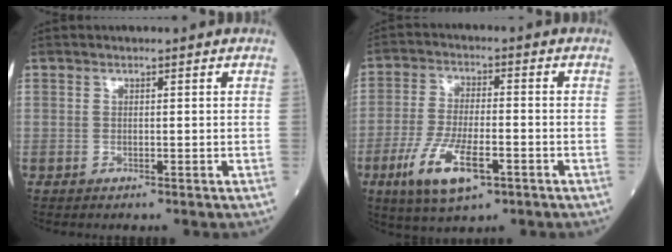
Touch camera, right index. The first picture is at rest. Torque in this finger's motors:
{"motor_torque": [0.52, -0.06, 0.23, 0.11]}